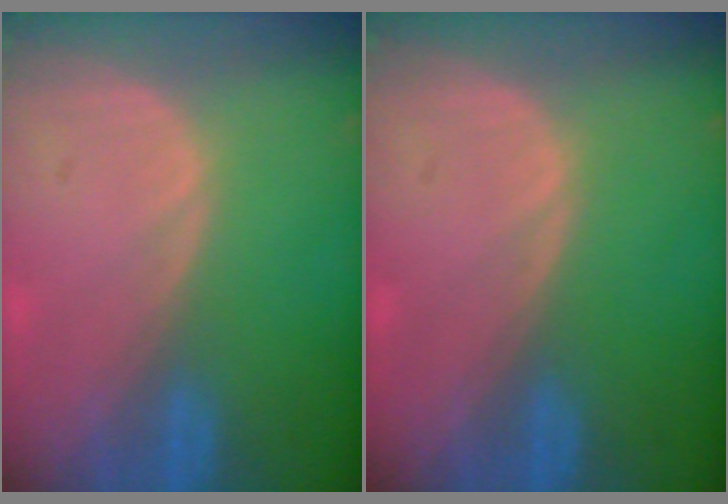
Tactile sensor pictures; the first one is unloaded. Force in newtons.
{"total": 0.0}